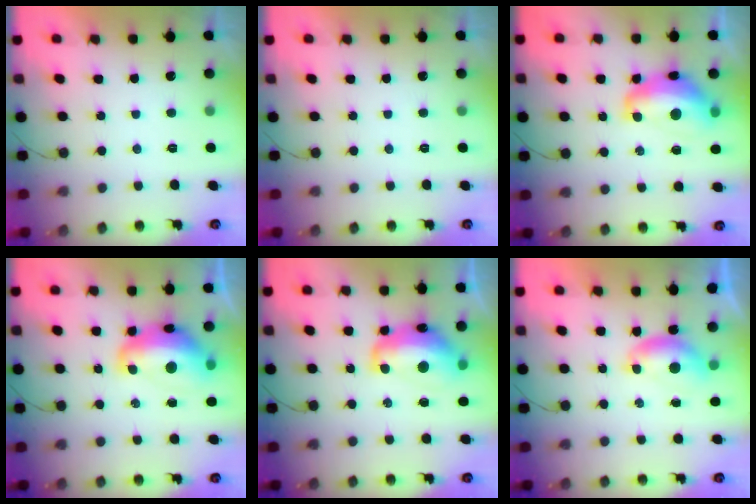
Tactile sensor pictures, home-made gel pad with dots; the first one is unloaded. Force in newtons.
{"total": 0.0}
{"total": 13.7, "press": 13.6, "slide": 1.2}
{"total": 14.9, "press": 14.8, "slide": 1.1}
{"total": 13.7, "press": 13.6, "slide": 1.2}
{"total": 6.8, "press": 6.7, "slide": 0.8}